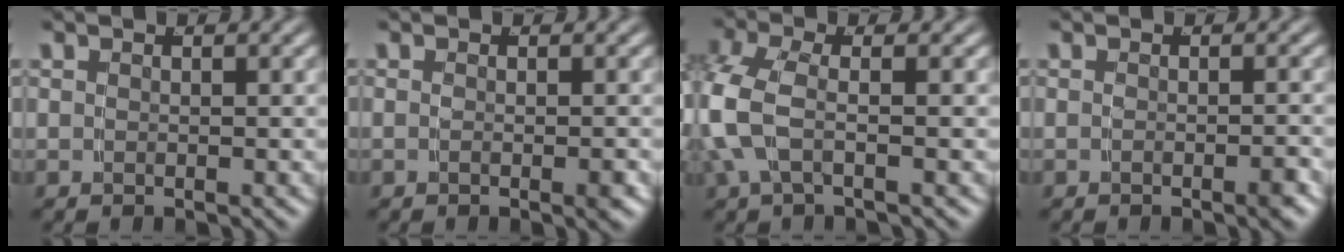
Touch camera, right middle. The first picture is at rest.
{"total": 1.1, "force": [-0.6, -0.4, 0.8], "torque": [-0.013, -0.003, -0.008]}
{"total": 4.9, "force": [-0.6, 3.2, 3.6], "torque": [-0.109, -0.017, -0.007]}
{"total": 1.2, "force": [-0.9, -0.2, 0.8], "torque": [-0.011, 0.004, -0.017]}